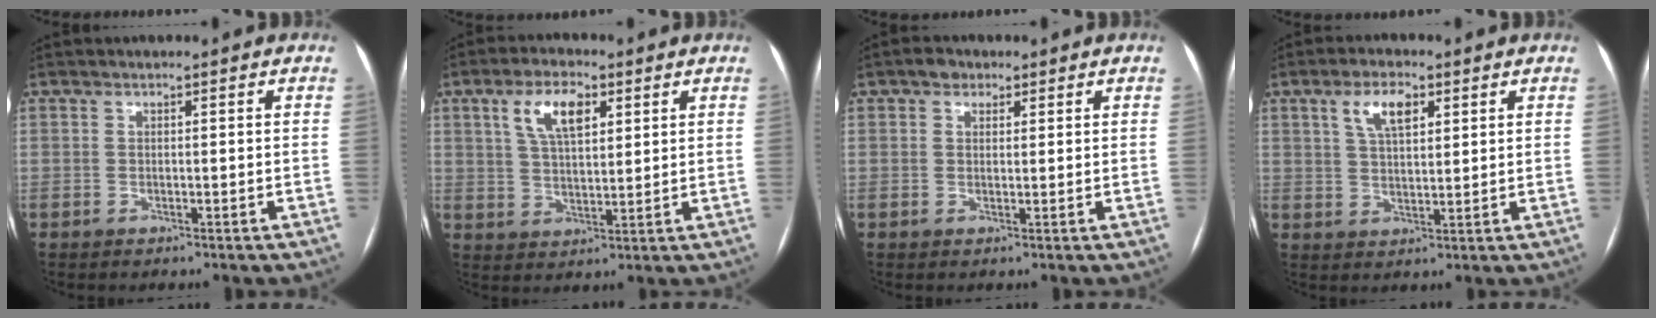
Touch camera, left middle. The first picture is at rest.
{"total": 7.6, "force": [3.4, 3.1, 6.0], "torque": [-0.116, 0.014, 0.066]}
{"total": 2.3, "force": [1.3, 1.7, 0.8], "torque": [-0.012, 0.008, 0.017]}
{"total": 5.8, "force": [2.8, 2.3, 4.5], "torque": [-0.089, 0.010, 0.053]}